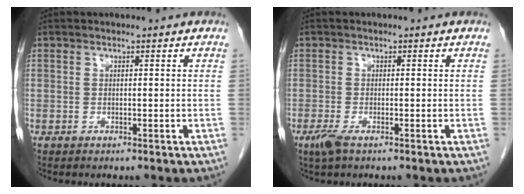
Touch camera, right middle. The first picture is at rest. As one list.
[{"total": 2.2, "force": [-1.3, 0.5, 1.7], "torque": [-0.040, -0.006, -0.027]}]